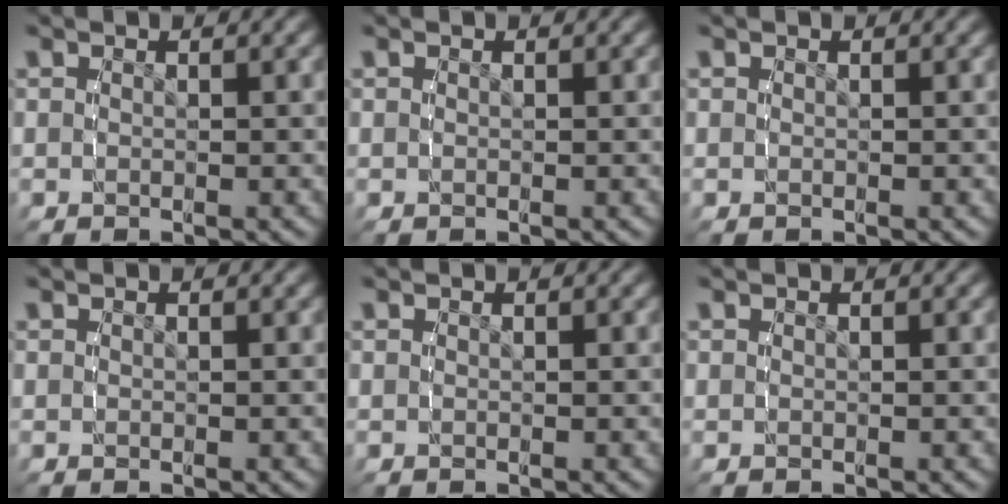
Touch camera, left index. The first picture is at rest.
{"total": 0.0}
{"total": 0.0}
{"total": 0.0}
{"total": 0.0}
{"total": 0.0}